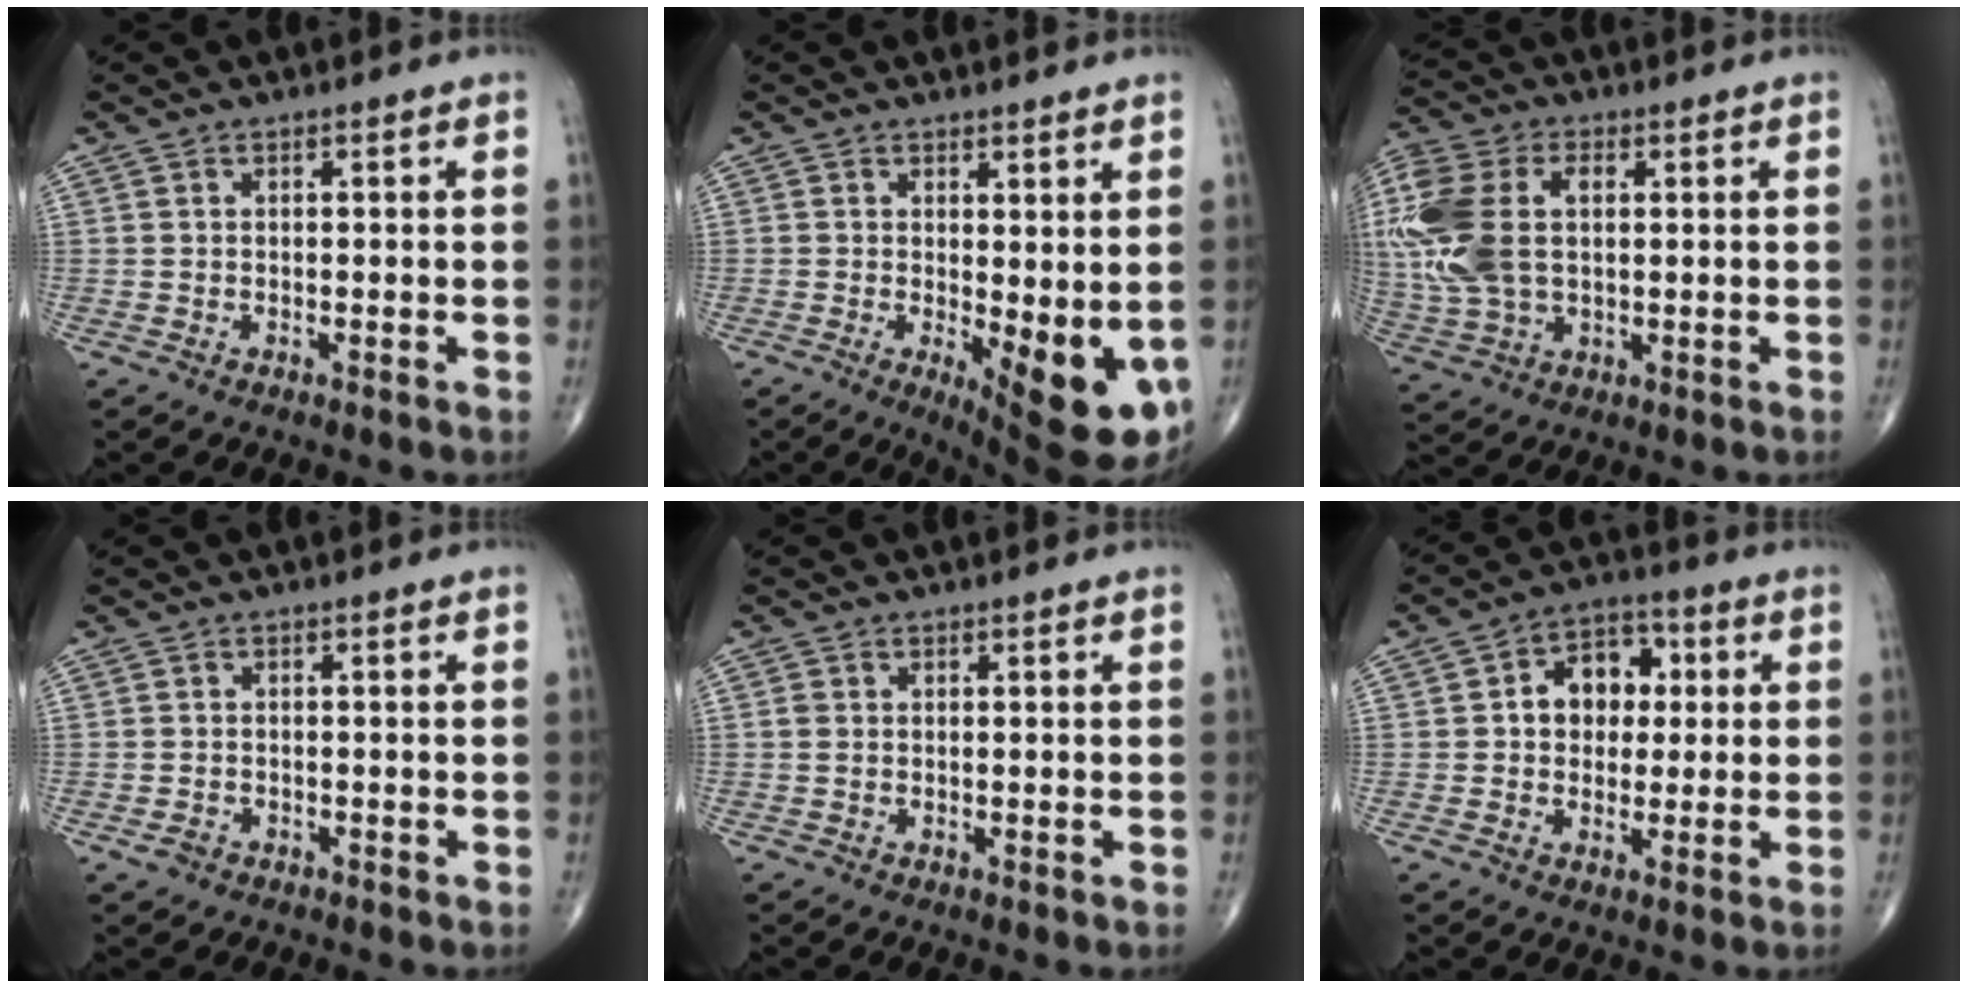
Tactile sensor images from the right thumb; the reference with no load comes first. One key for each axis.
{"total": 10.8, "fx": -1.6, "fy": 3.9, "fz": 10.0, "tx": -0.123, "ty": -0.024, "tz": -0.009}
{"total": 18.1, "fx": 2.0, "fy": 11.4, "fz": 13.9, "tx": -0.344, "ty": 0.008, "tz": 0.040}
{"total": 1.7, "fx": -0.9, "fy": 1.3, "fz": 0.7, "tx": -0.013, "ty": 0.004, "tz": -0.013}
{"total": 1.1, "fx": 0.0, "fy": 0.9, "fz": 0.6, "tx": -0.012, "ty": 0.000, "tz": 0.000}
{"total": 9.6, "fx": 1.5, "fy": 7.3, "fz": 6.1, "tx": -0.049, "ty": 0.017, "tz": 0.015}